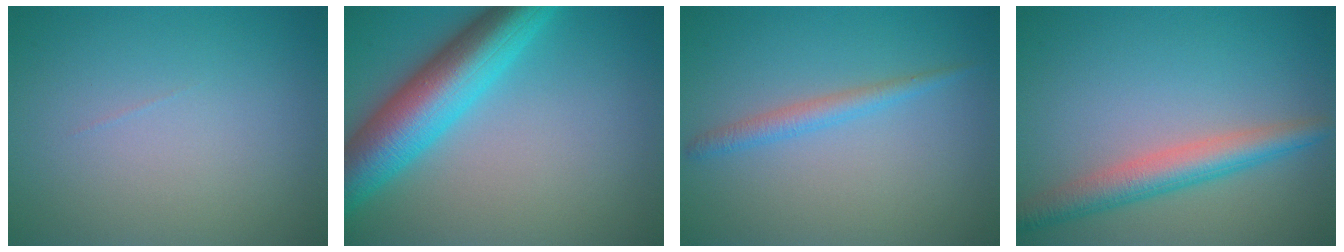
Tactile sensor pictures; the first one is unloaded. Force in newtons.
{"total": 9.0, "press": 9.0, "slide": 0.3}
{"total": 1.8, "press": 1.8, "slide": 0.1}
{"total": 4.2, "press": 4.2, "slide": 0.2}